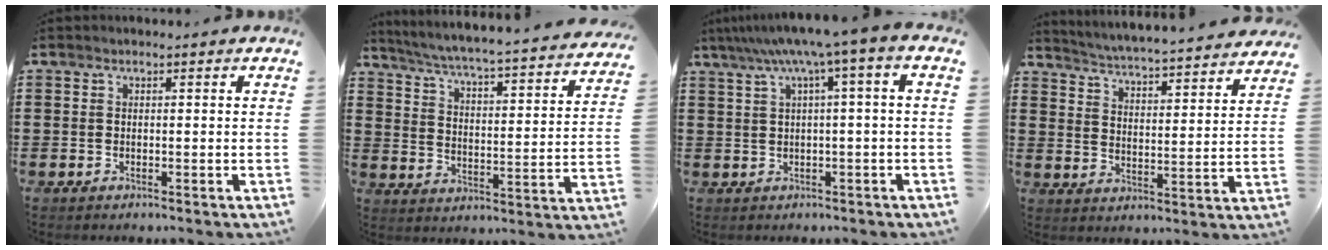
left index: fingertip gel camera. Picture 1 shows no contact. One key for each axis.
{"total": 4.0, "fx": 3.6, "fy": -0.6, "fz": 1.5, "tx": -0.050, "ty": -0.041, "tz": 0.050}
{"total": 5.6, "fx": 1.7, "fy": -0.6, "fz": 5.3, "tx": -0.105, "ty": -0.013, "tz": 0.025}
{"total": 4.0, "fx": 3.9, "fy": -0.7, "fz": 0.6, "tx": -0.033, "ty": -0.038, "tz": 0.060}